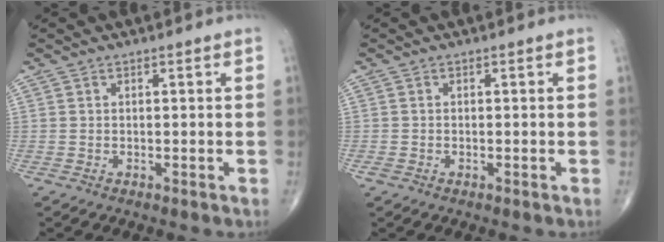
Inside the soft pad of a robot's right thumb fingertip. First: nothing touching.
{"total": 0.5, "force": [-0.3, 0.4, 0.3], "torque": [-0.008, 0.000, -0.006]}